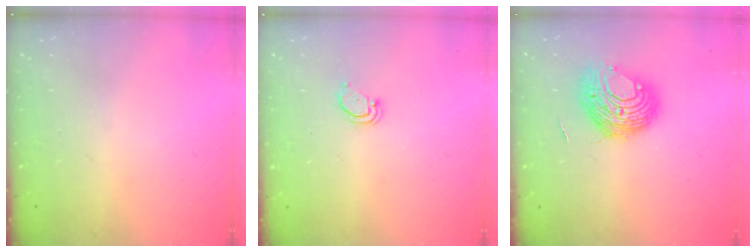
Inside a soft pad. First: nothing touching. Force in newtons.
{"total": 2.1, "press": 2.1, "slide": 0.2}
{"total": 10.4, "press": 10.4, "slide": 0.2}